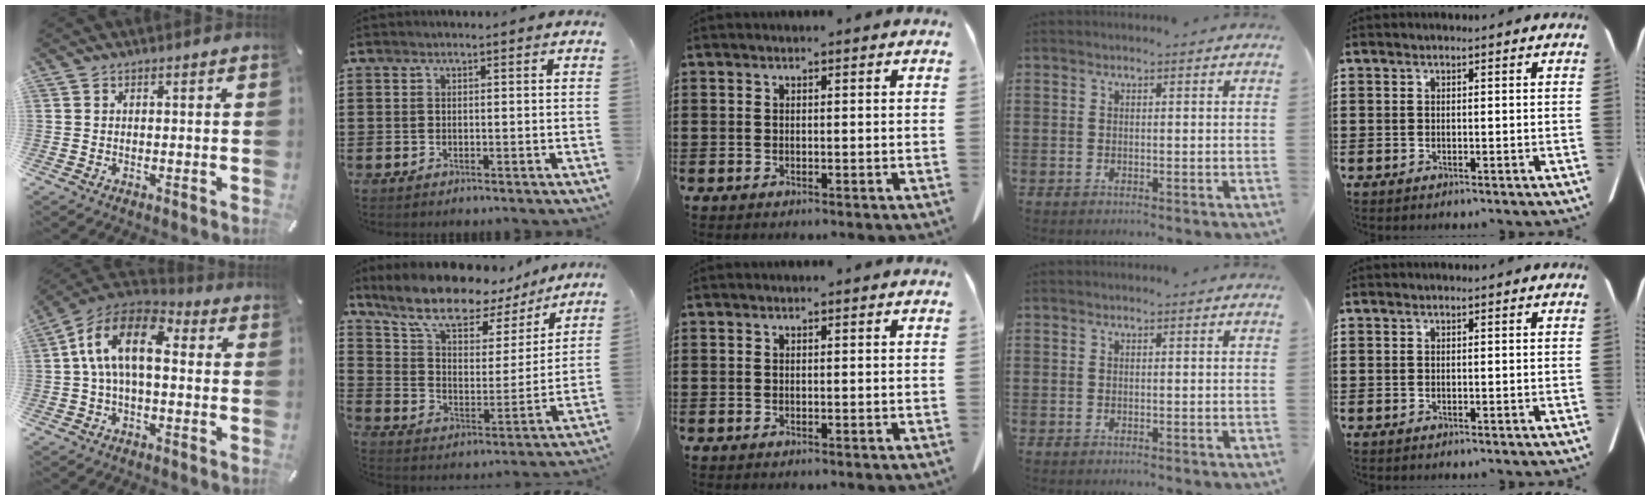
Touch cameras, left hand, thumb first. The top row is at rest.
{"thumb": {"total": 15.2, "force": [2.5, 9.0, 12.0], "torque": [-0.247, 0.008, 0.044]}, "index": {"total": 10.8, "force": [9.2, 3.4, 4.6], "torque": [-0.125, -0.055, 0.160]}}